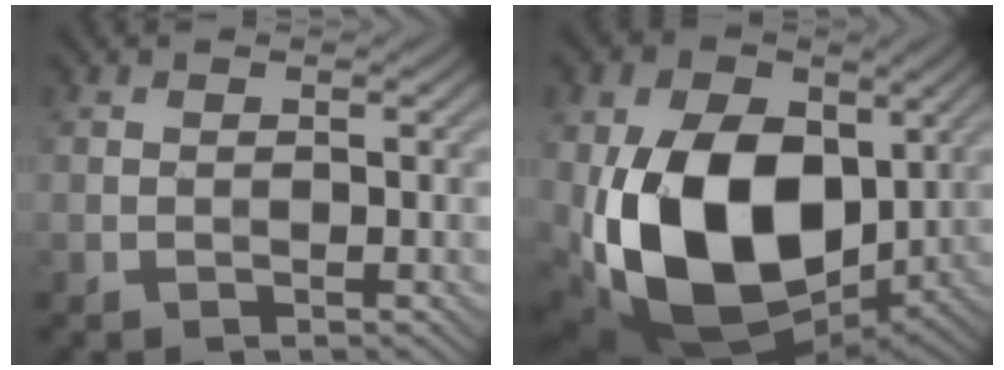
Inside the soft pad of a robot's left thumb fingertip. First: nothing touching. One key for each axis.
{"total": 17.6, "fx": -0.6, "fy": 12.0, "fz": 12.8, "tx": -0.271, "ty": -0.019, "tz": -0.017}